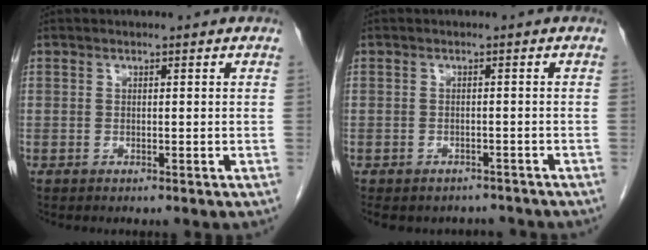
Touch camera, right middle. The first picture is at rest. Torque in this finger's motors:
{"motor_torque": [0.11, -0.11, 0.03, 0.03]}